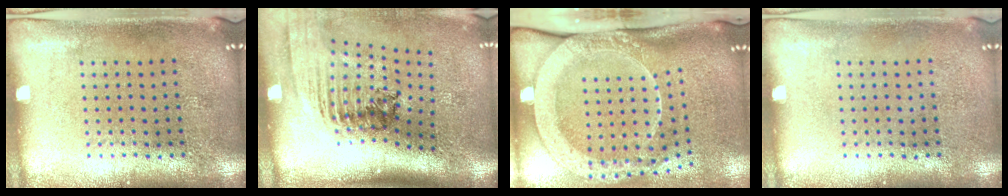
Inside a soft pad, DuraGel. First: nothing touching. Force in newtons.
{"total": 2.4, "press": 1.7, "slide": 1.7}
{"total": 3.1, "press": 2.2, "slide": 2.1}
{"total": 0.0}